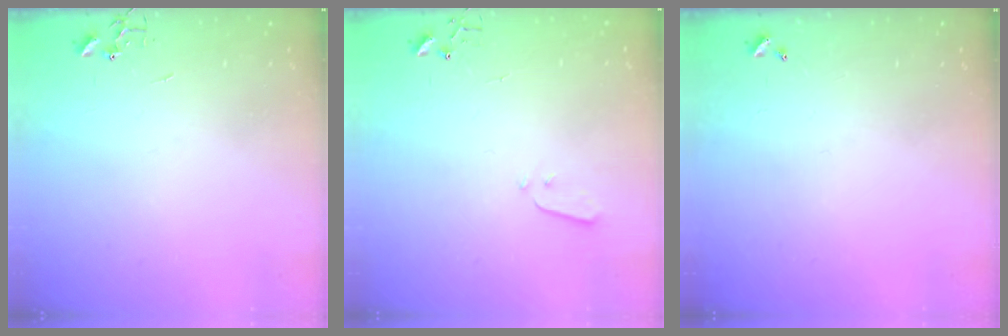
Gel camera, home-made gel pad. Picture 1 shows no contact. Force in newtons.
{"total": 2.9, "press": 2.9, "slide": 0.1}
{"total": 0.0}